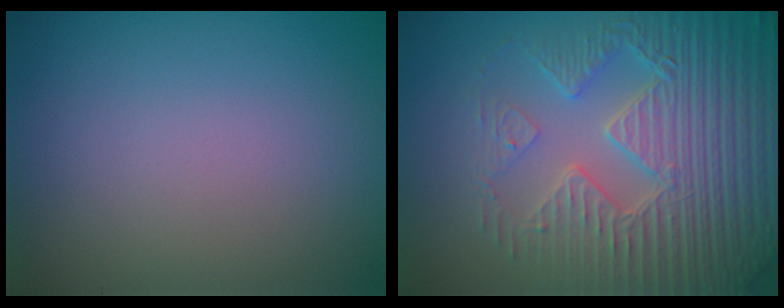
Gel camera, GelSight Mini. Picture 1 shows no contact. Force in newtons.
{"total": 7.2, "press": 5.8, "slide": 4.2}